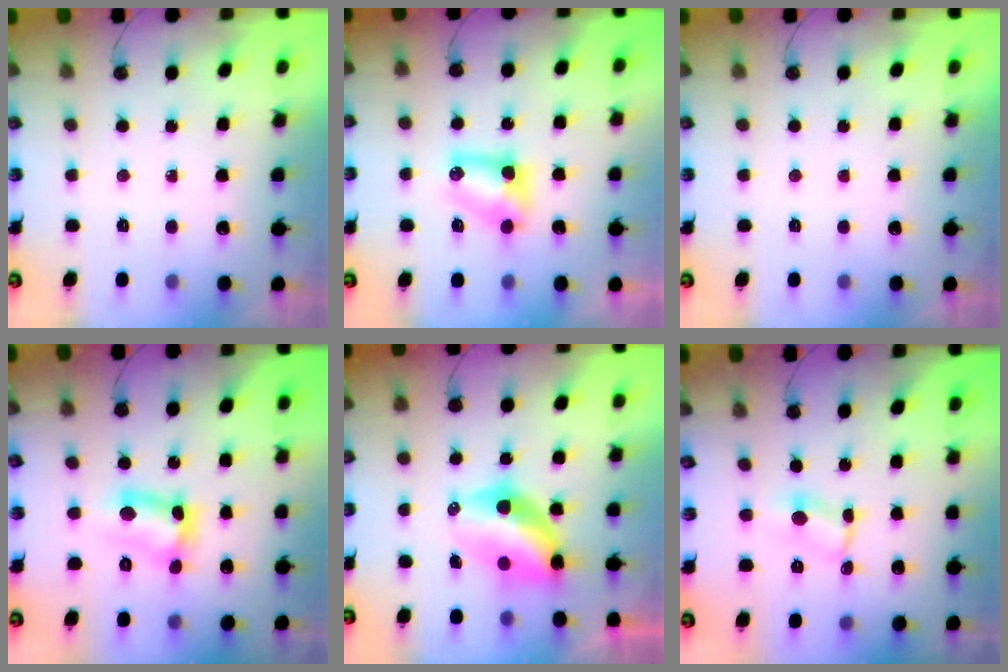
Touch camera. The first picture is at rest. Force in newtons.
{"total": 6.2, "press": 6.2, "slide": 0.6}
{"total": 0.0}
{"total": 9.6, "press": 9.6, "slide": 0.3}
{"total": 8.6, "press": 8.5, "slide": 1.0}
{"total": 1.9, "press": 1.9, "slide": 0.2}